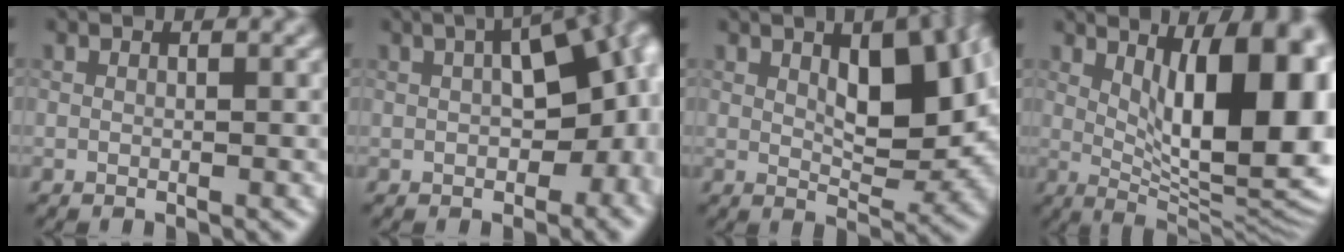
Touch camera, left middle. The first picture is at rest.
{"total": 13.6, "force": [0.6, 7.5, 11.4], "torque": [-0.121, 0.003, 0.010]}
{"total": 9.2, "force": [2.1, 4.3, 7.9], "torque": [-0.112, 0.004, 0.039]}
{"total": 13.6, "force": [2.7, 4.6, 12.4], "torque": [-0.141, -0.001, 0.040]}